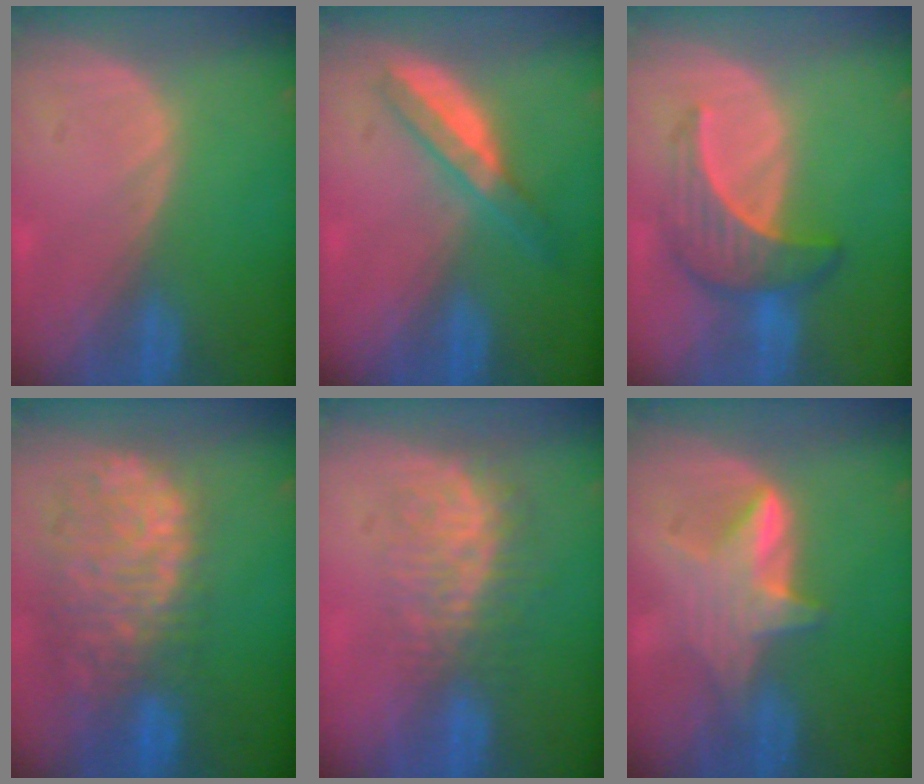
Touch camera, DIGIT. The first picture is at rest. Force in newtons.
{"total": 5.5, "press": 4.9, "slide": 2.5}
{"total": 6.7, "press": 6.4, "slide": 2.0}
{"total": 12.2, "press": 10.1, "slide": 6.9}
{"total": 8.5, "press": 7.4, "slide": 4.3}
{"total": 6.1, "press": 5.8, "slide": 2.1}